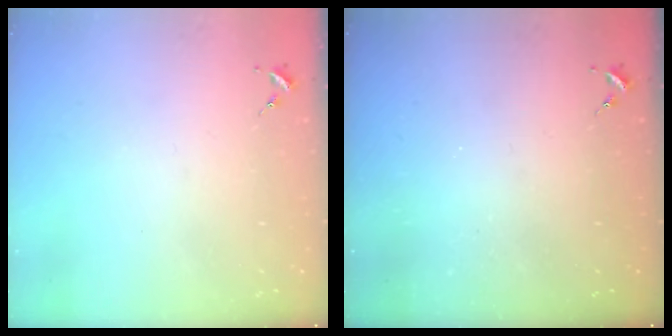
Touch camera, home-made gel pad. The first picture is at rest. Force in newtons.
{"total": 0.0}